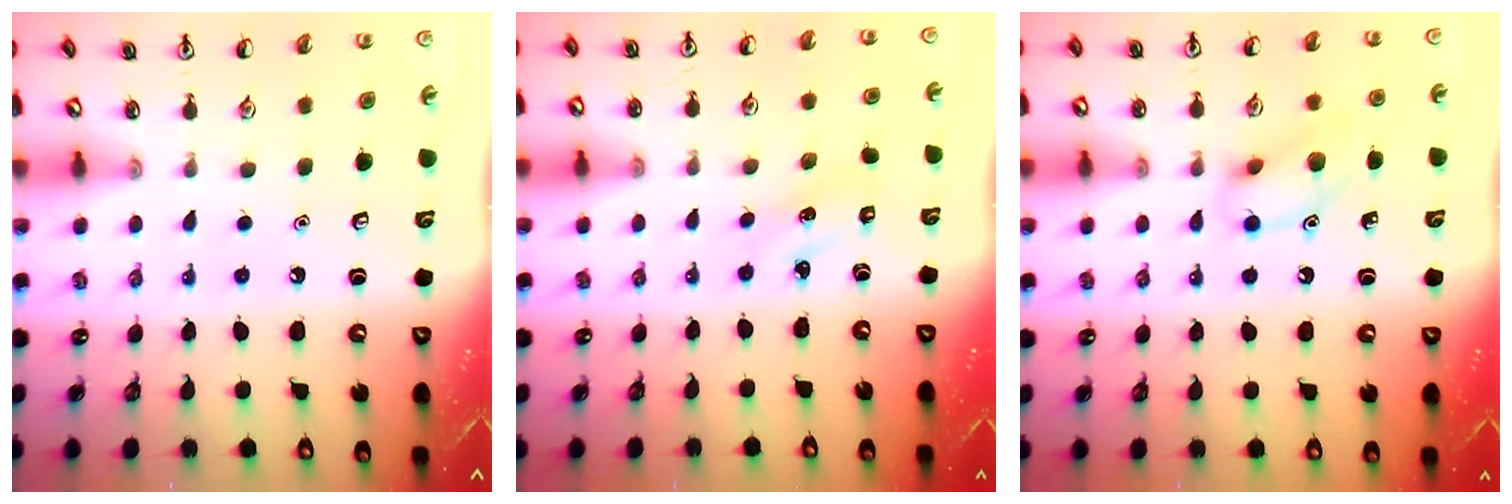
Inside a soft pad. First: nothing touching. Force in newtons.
{"total": 1.5, "press": 1.4, "slide": 0.4}
{"total": 10.8, "press": 10.7, "slide": 1.8}